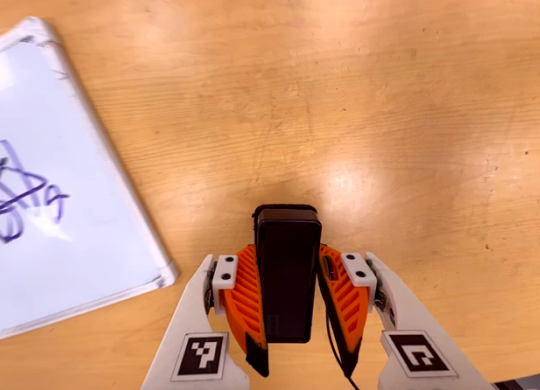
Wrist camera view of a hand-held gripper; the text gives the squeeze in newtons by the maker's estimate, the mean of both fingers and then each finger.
{"total": 4.9, "left": 3.5, "right": 6.4}